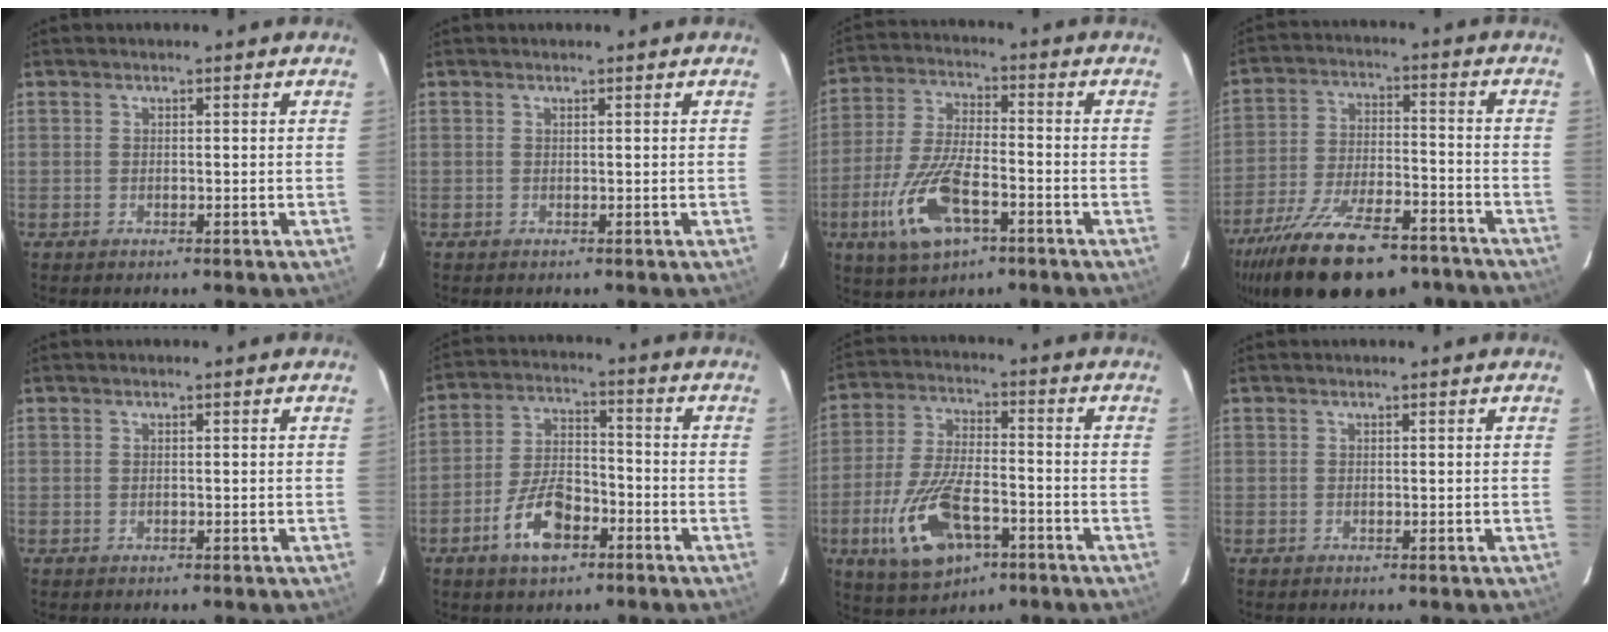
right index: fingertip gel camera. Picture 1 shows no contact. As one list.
[{"total": 0.0}, {"total": 14.1, "force": [-6.3, 5.7, 11.2], "torque": [-0.245, -0.011, -0.114]}, {"total": 23.8, "force": [-17.9, 8.6, 13.1], "torque": [-0.251, -0.034, -0.271]}, {"total": 0.0}, {"total": 10.3, "force": [-5.4, 5.0, 7.1], "torque": [-0.147, 0.009, -0.093]}, {"total": 15.3, "force": [-6.5, 6.9, 12.0], "torque": [-0.259, -0.013, -0.111]}, {"total": 0.0}]